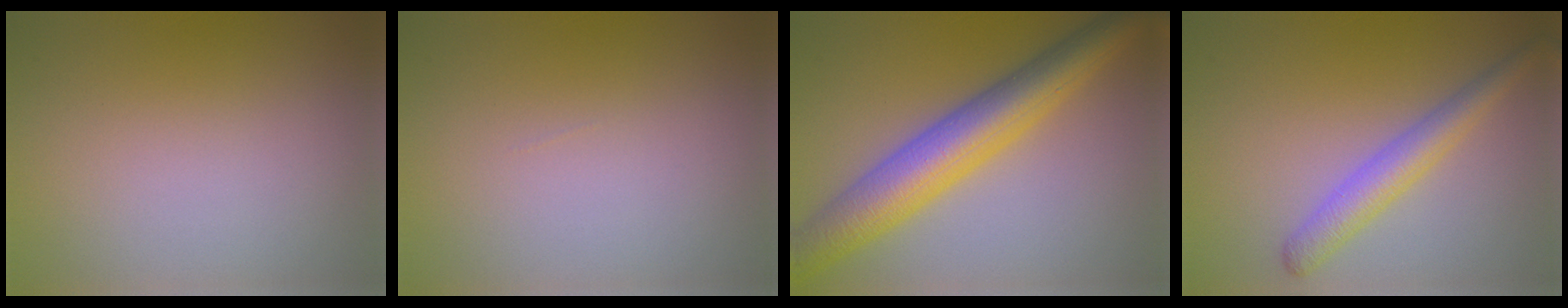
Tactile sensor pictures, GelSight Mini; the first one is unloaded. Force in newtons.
{"total": 0.0}
{"total": 8.0, "press": 8.0, "slide": 0.3}
{"total": 3.5, "press": 3.5, "slide": 0.1}